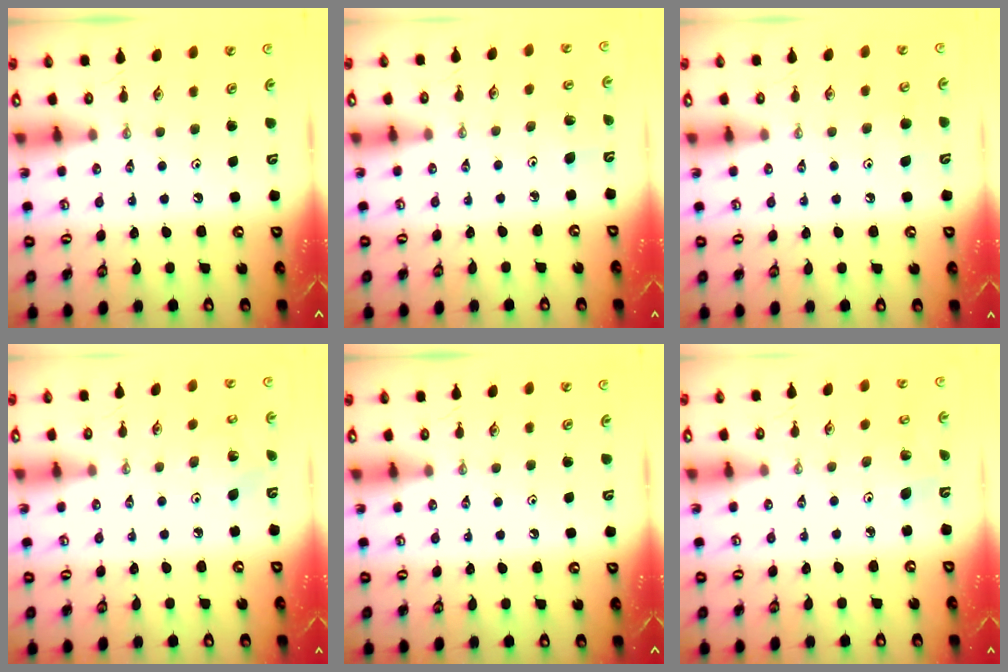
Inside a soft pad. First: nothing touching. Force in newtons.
{"total": 4.1, "press": 4.0, "slide": 1.0}
{"total": 6.2, "press": 6.1, "slide": 1.1}
{"total": 3.5, "press": 3.5, "slide": 0.1}
{"total": 0.0}
{"total": 3.5, "press": 3.2, "slide": 1.3}